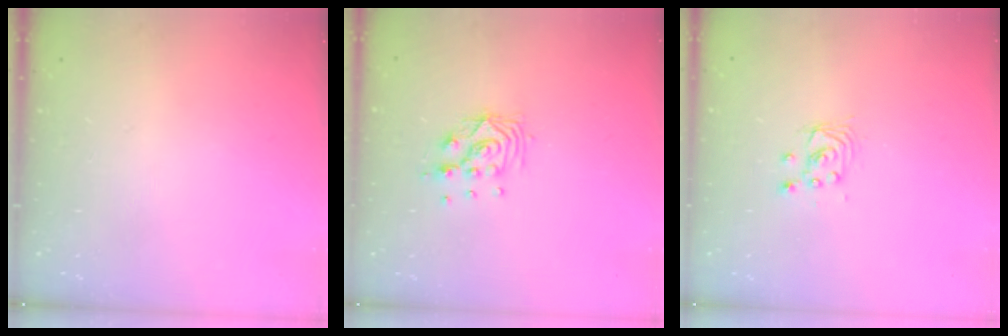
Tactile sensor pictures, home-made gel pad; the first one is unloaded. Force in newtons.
{"total": 9.2, "press": 9.2, "slide": 0.5}
{"total": 2.9, "press": 2.9, "slide": 0.2}